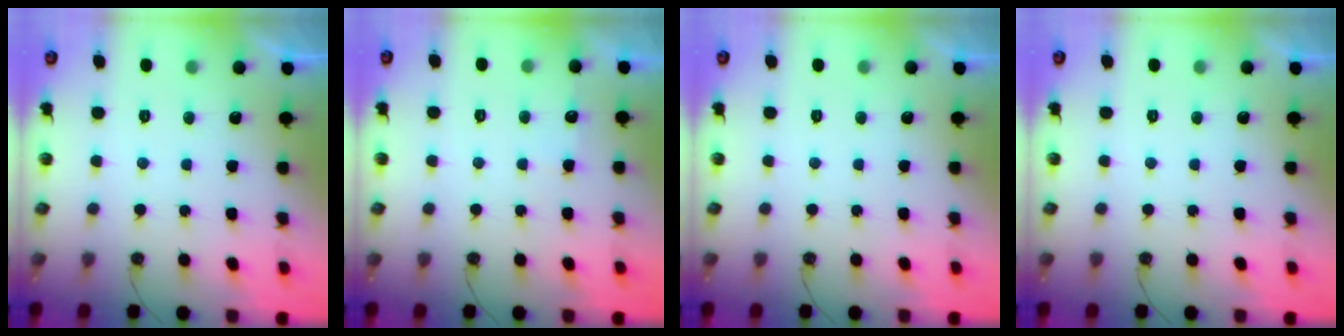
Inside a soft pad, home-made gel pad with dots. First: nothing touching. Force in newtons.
{"total": 4.4, "press": 4.4, "slide": 0.4}
{"total": 0.0}
{"total": 0.0}